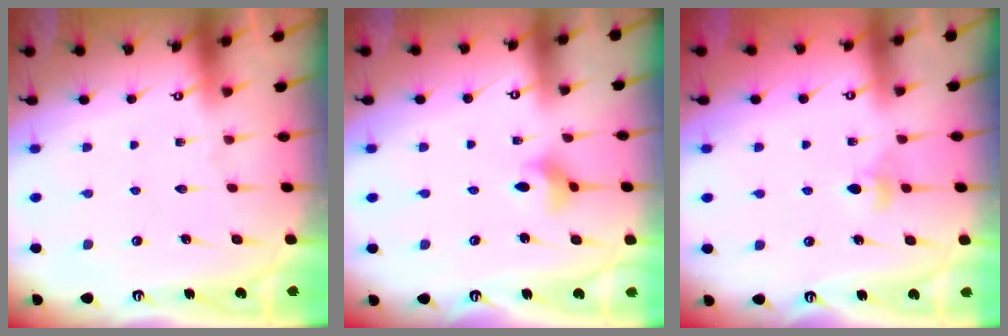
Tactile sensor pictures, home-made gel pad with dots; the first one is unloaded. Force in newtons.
{"total": 3.4, "press": 3.4, "slide": 0.5}
{"total": 4.7, "press": 4.7, "slide": 0.7}